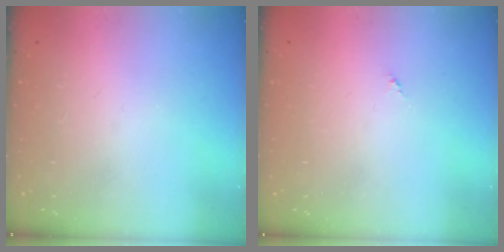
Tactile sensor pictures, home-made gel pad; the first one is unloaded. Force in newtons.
{"total": 0.0}